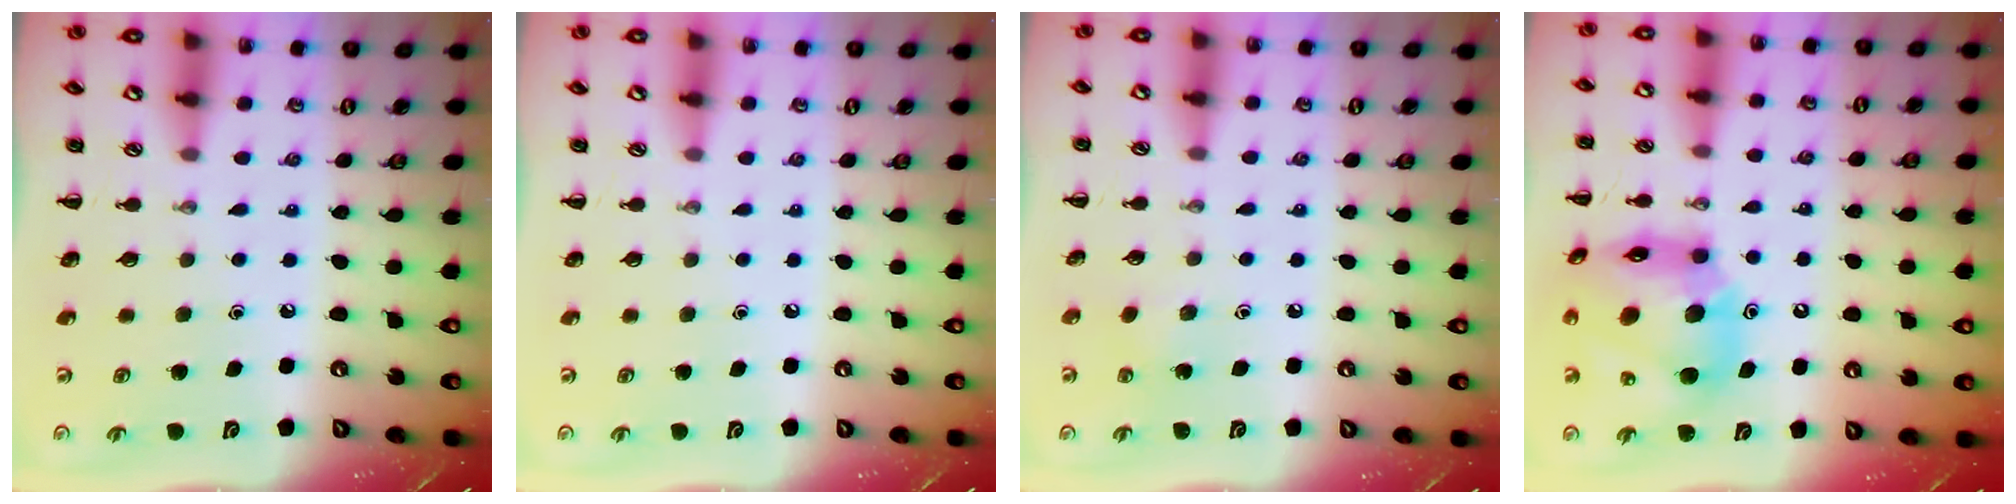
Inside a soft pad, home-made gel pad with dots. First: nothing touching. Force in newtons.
{"total": 0.0}
{"total": 3.9, "press": 3.7, "slide": 1.3}
{"total": 19.2, "press": 18.5, "slide": 5.3}